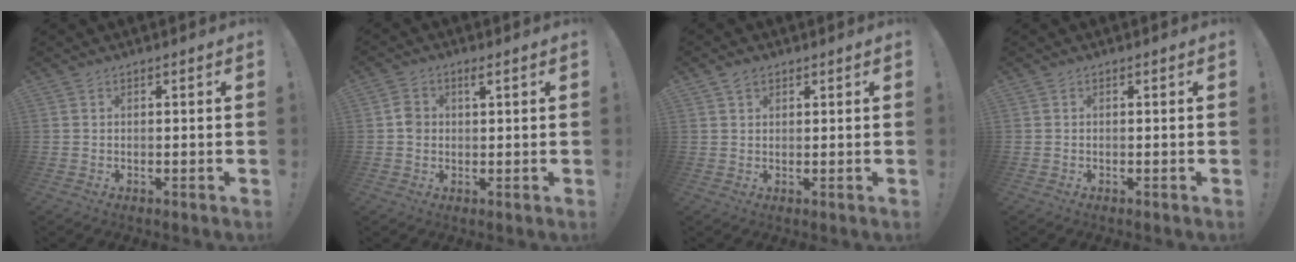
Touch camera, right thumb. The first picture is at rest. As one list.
[{"total": 3.3, "force": [0.2, 2.5, 2.0], "torque": [-0.035, 0.006, 0.003]}, {"total": 2.1, "force": [1.6, 1.1, 0.8], "torque": [-0.002, -0.007, 0.028]}, {"total": 0.0}]